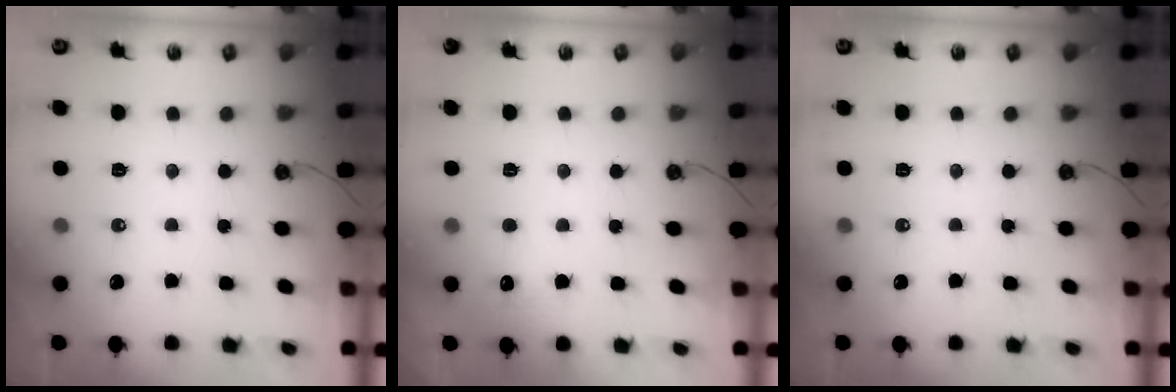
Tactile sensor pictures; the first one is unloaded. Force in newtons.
{"total": 2.5, "press": 2.3, "slide": 1.0}
{"total": 0.0}